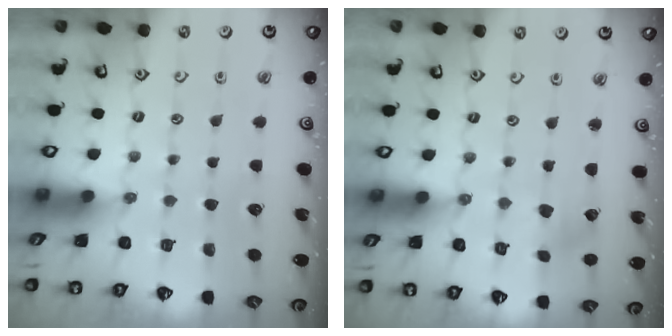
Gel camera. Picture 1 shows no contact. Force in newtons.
{"total": 1.9, "press": 1.9, "slide": 0.2}